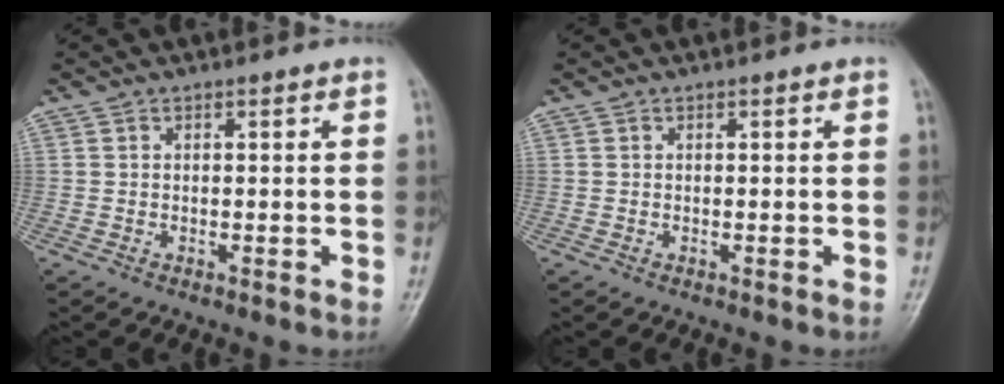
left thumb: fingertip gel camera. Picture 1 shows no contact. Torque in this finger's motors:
{"motor_torque": [0.00, 0.02, 0.00, 0.00, 0.00]}